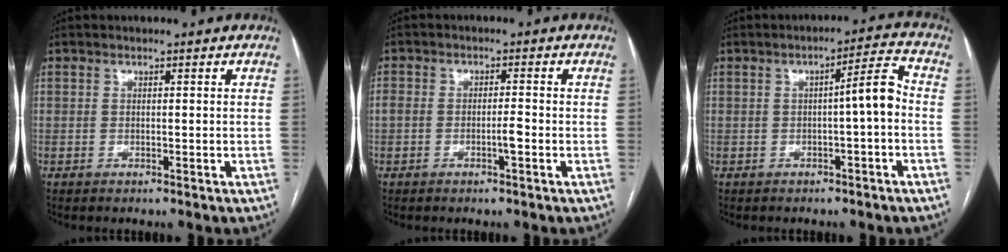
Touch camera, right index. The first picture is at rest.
{"total": 2.7, "force": [-1.1, 0.7, 2.4], "torque": [-0.047, 0.010, -0.017]}
{"total": 5.2, "force": [-0.7, 0.2, 5.1], "torque": [-0.072, 0.018, -0.011]}